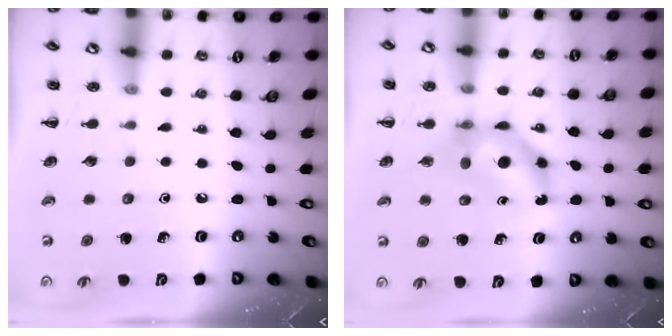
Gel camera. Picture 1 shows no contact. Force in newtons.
{"total": 7.1, "press": 7.0, "slide": 1.0}